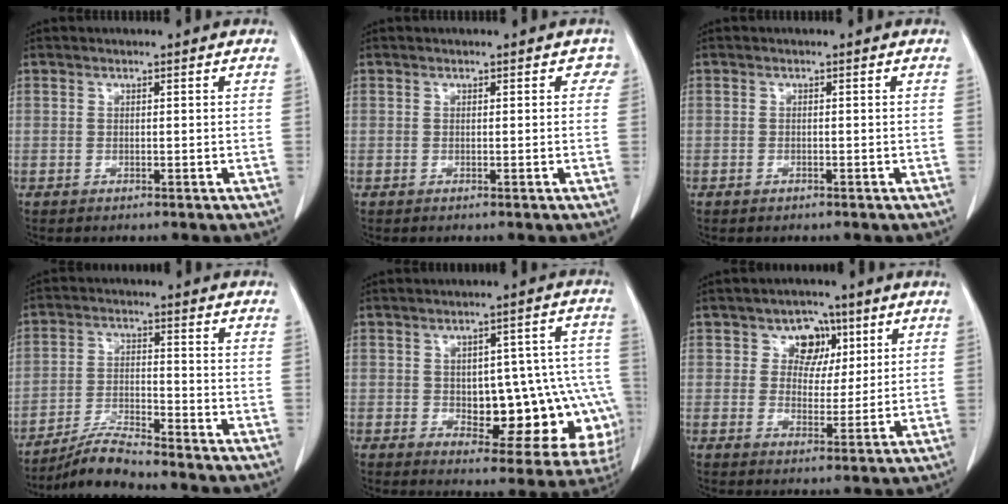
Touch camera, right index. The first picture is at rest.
{"total": 1.1, "force": [0.4, 1.0, 0.3], "torque": [0.019, 0.004, -0.005]}
{"total": 0.5, "force": [-0.4, 0.3, 0.2], "torque": [-0.006, 0.000, -0.005]}
{"total": 6.5, "force": [-6.1, -0.4, 2.2], "torque": [-0.045, -0.018, -0.114]}
{"total": 18.2, "force": [-3.5, 8.1, 15.9], "torque": [-0.128, 0.039, -0.017]}
{"total": 5.6, "force": [2.4, 4.5, 2.3], "torque": [-0.023, 0.012, 0.038]}